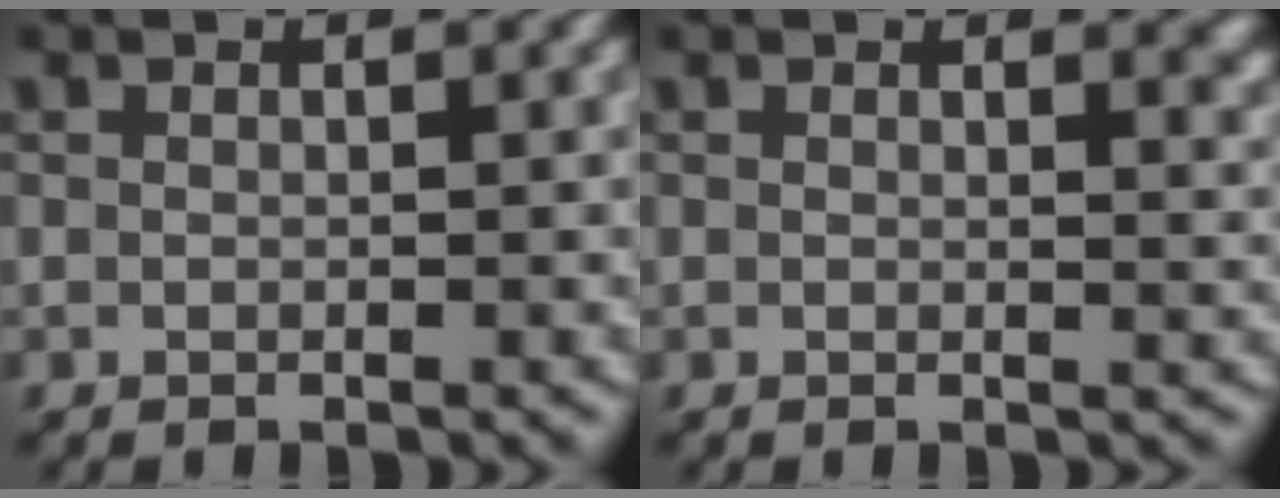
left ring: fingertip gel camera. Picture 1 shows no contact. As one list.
[{"total": 1.6, "force": [1.0, 0.2, 1.2], "torque": [-0.008, -0.008, 0.016]}]